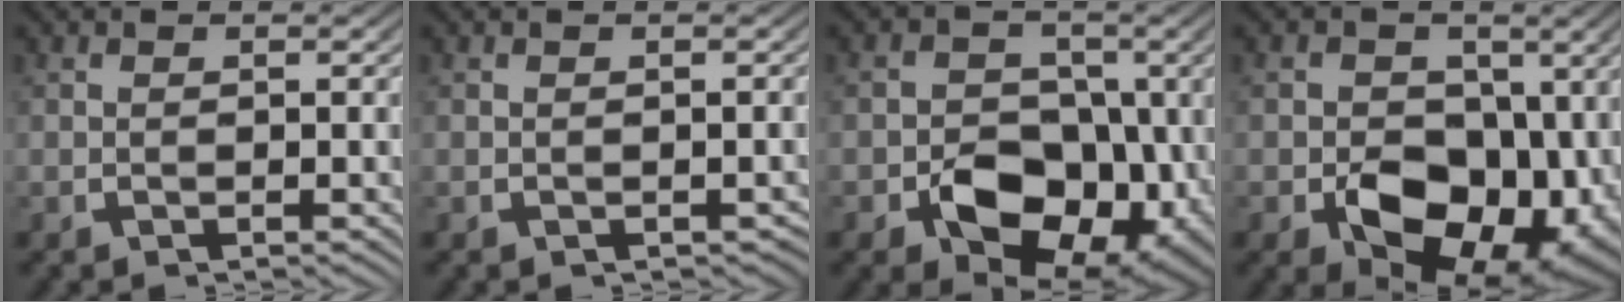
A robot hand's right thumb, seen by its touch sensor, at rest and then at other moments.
{"total": 1.0, "force": [-0.8, 0.5, 0.4], "torque": [-0.003, -0.003, -0.009]}
{"total": 12.5, "force": [-2.5, 9.1, 8.2], "torque": [-0.122, -0.038, -0.032]}
{"total": 13.1, "force": [-1.6, 9.4, 8.9], "torque": [-0.154, -0.057, -0.005]}